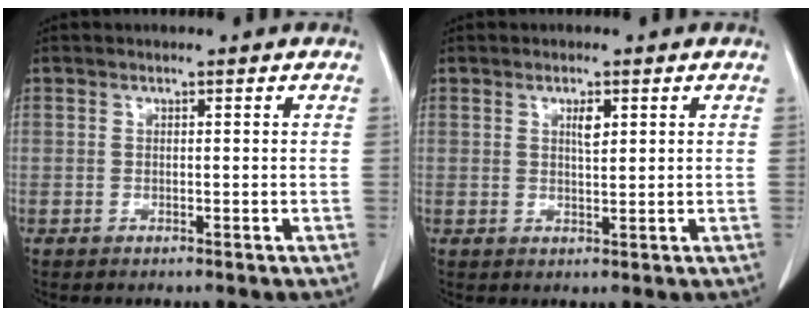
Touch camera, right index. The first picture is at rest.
{"total": 2.1, "force": [0.9, 0.6, 1.8], "torque": [-0.031, -0.002, 0.016]}